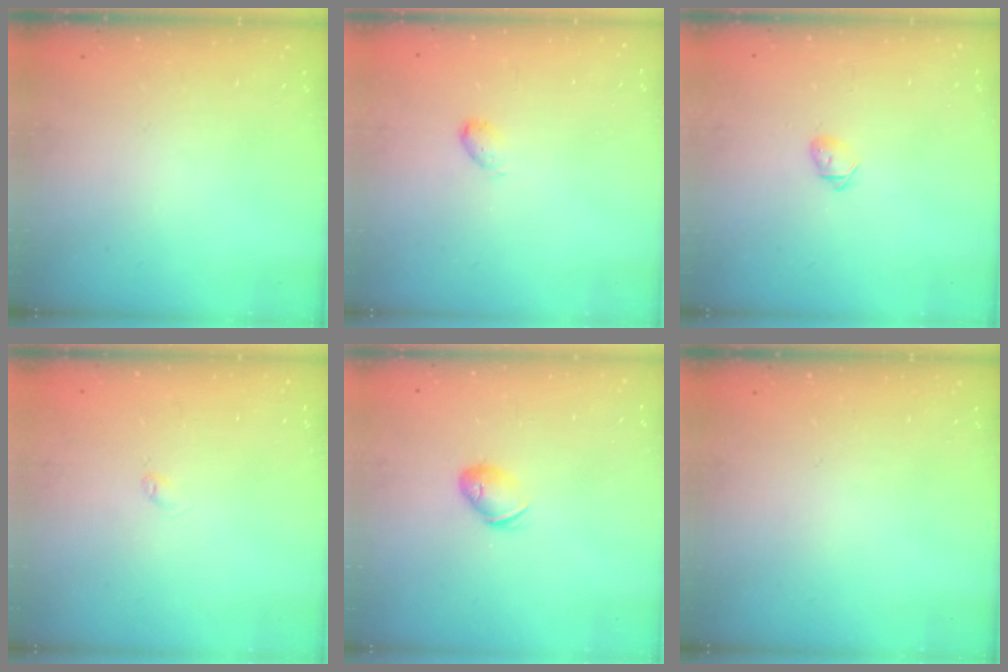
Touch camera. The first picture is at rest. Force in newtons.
{"total": 3.9, "press": 3.9, "slide": 0.7}
{"total": 4.0, "press": 3.9, "slide": 1.1}
{"total": 2.4, "press": 2.3, "slide": 0.4}
{"total": 7.4, "press": 7.3, "slide": 1.0}
{"total": 0.0}